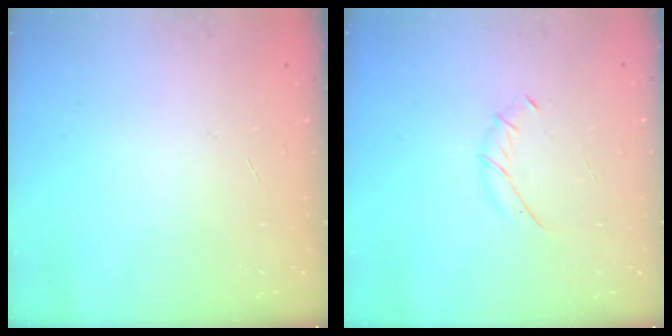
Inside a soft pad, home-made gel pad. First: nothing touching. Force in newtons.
{"total": 3.9, "press": 3.8, "slide": 0.7}